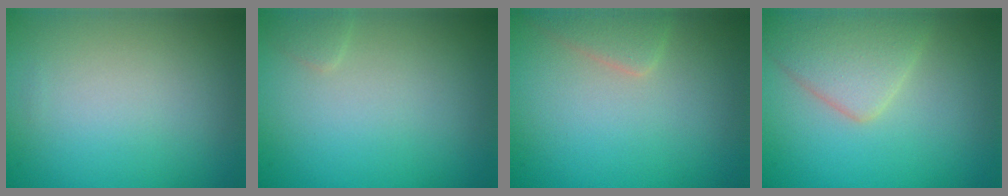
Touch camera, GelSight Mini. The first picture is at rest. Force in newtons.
{"total": 0.7, "press": 0.7, "slide": 0.0}
{"total": 2.0, "press": 2.0, "slide": 0.2}
{"total": 4.4, "press": 4.4, "slide": 0.3}